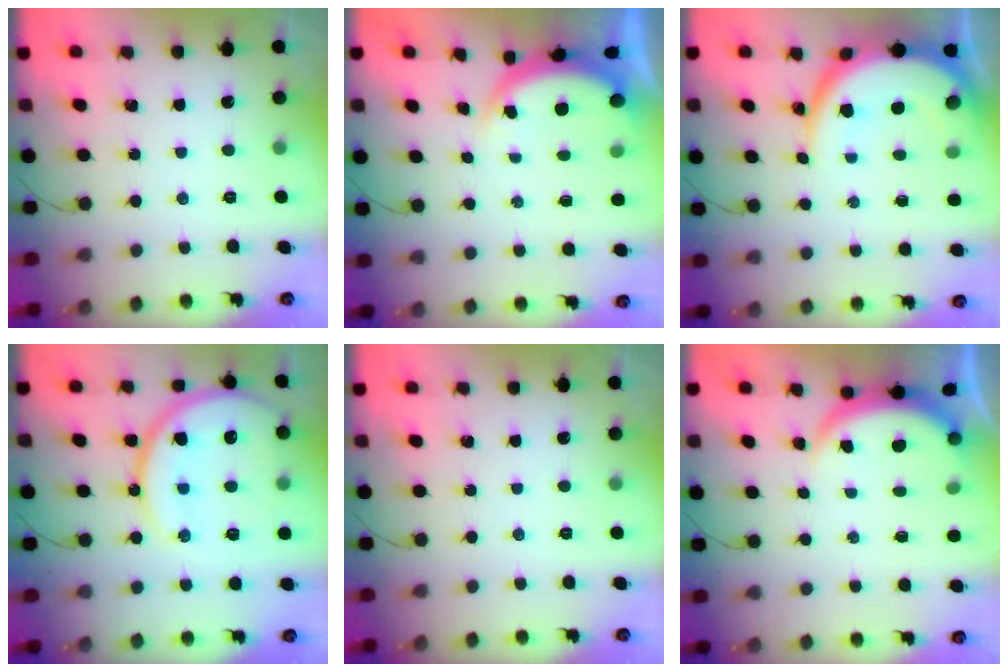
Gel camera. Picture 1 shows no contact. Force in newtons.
{"total": 4.8, "press": 4.8, "slide": 0.8}
{"total": 11.1, "press": 11.1, "slide": 0.8}
{"total": 17.7, "press": 17.6, "slide": 1.7}
{"total": 0.0}
{"total": 3.8, "press": 3.8, "slide": 0.3}